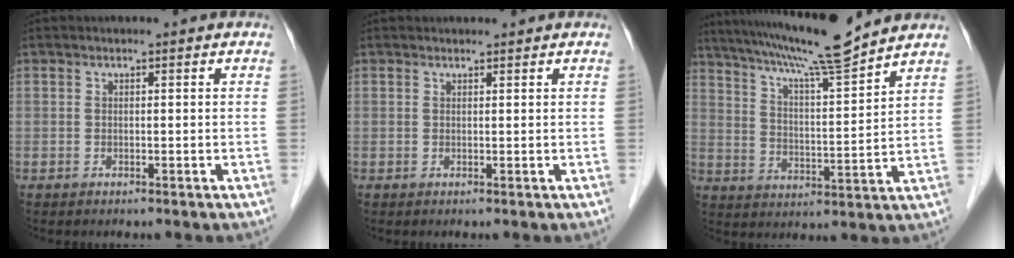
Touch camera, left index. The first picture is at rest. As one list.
[{"total": 1.0, "force": [1.0, 0.1, 0.0], "torque": [-0.009, 0.005, 0.019]}, {"total": 13.8, "force": [12.1, -1.0, 6.4], "torque": [-0.120, 0.003, 0.197]}]